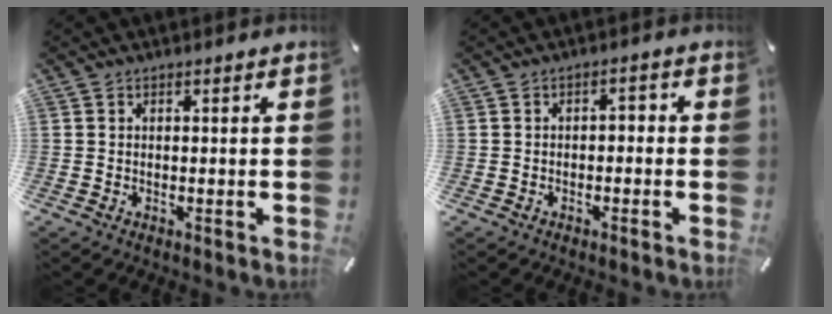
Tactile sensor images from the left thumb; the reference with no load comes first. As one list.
[{"total": 2.1, "force": [-1.5, 1.1, 1.0], "torque": [-0.020, 0.012, -0.034]}]